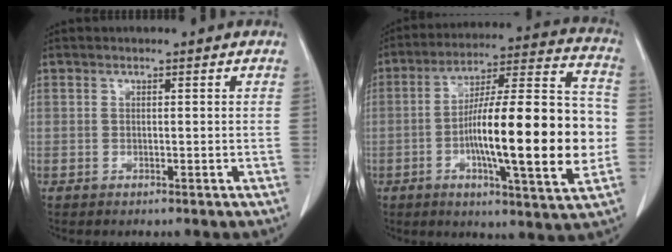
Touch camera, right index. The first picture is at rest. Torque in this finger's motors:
{"motor_torque": [1.94, -0.20, 1.03, 0.21]}